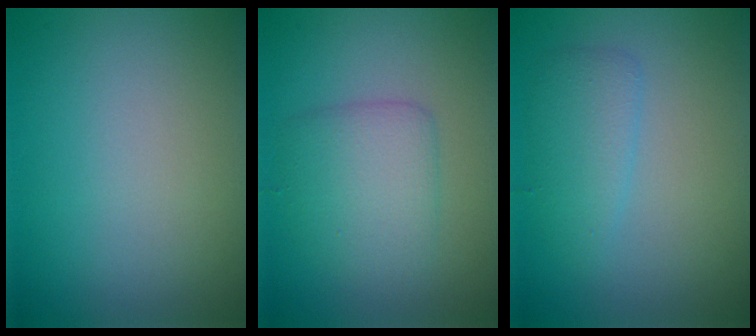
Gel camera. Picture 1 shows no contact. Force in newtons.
{"total": 3.4, "press": 3.4, "slide": 0.1}
{"total": 2.3, "press": 2.3, "slide": 0.2}